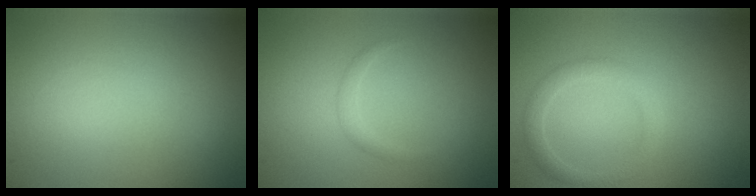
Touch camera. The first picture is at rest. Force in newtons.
{"total": 0.9, "press": 0.9, "slide": 0.0}
{"total": 1.9, "press": 1.9, "slide": 0.2}